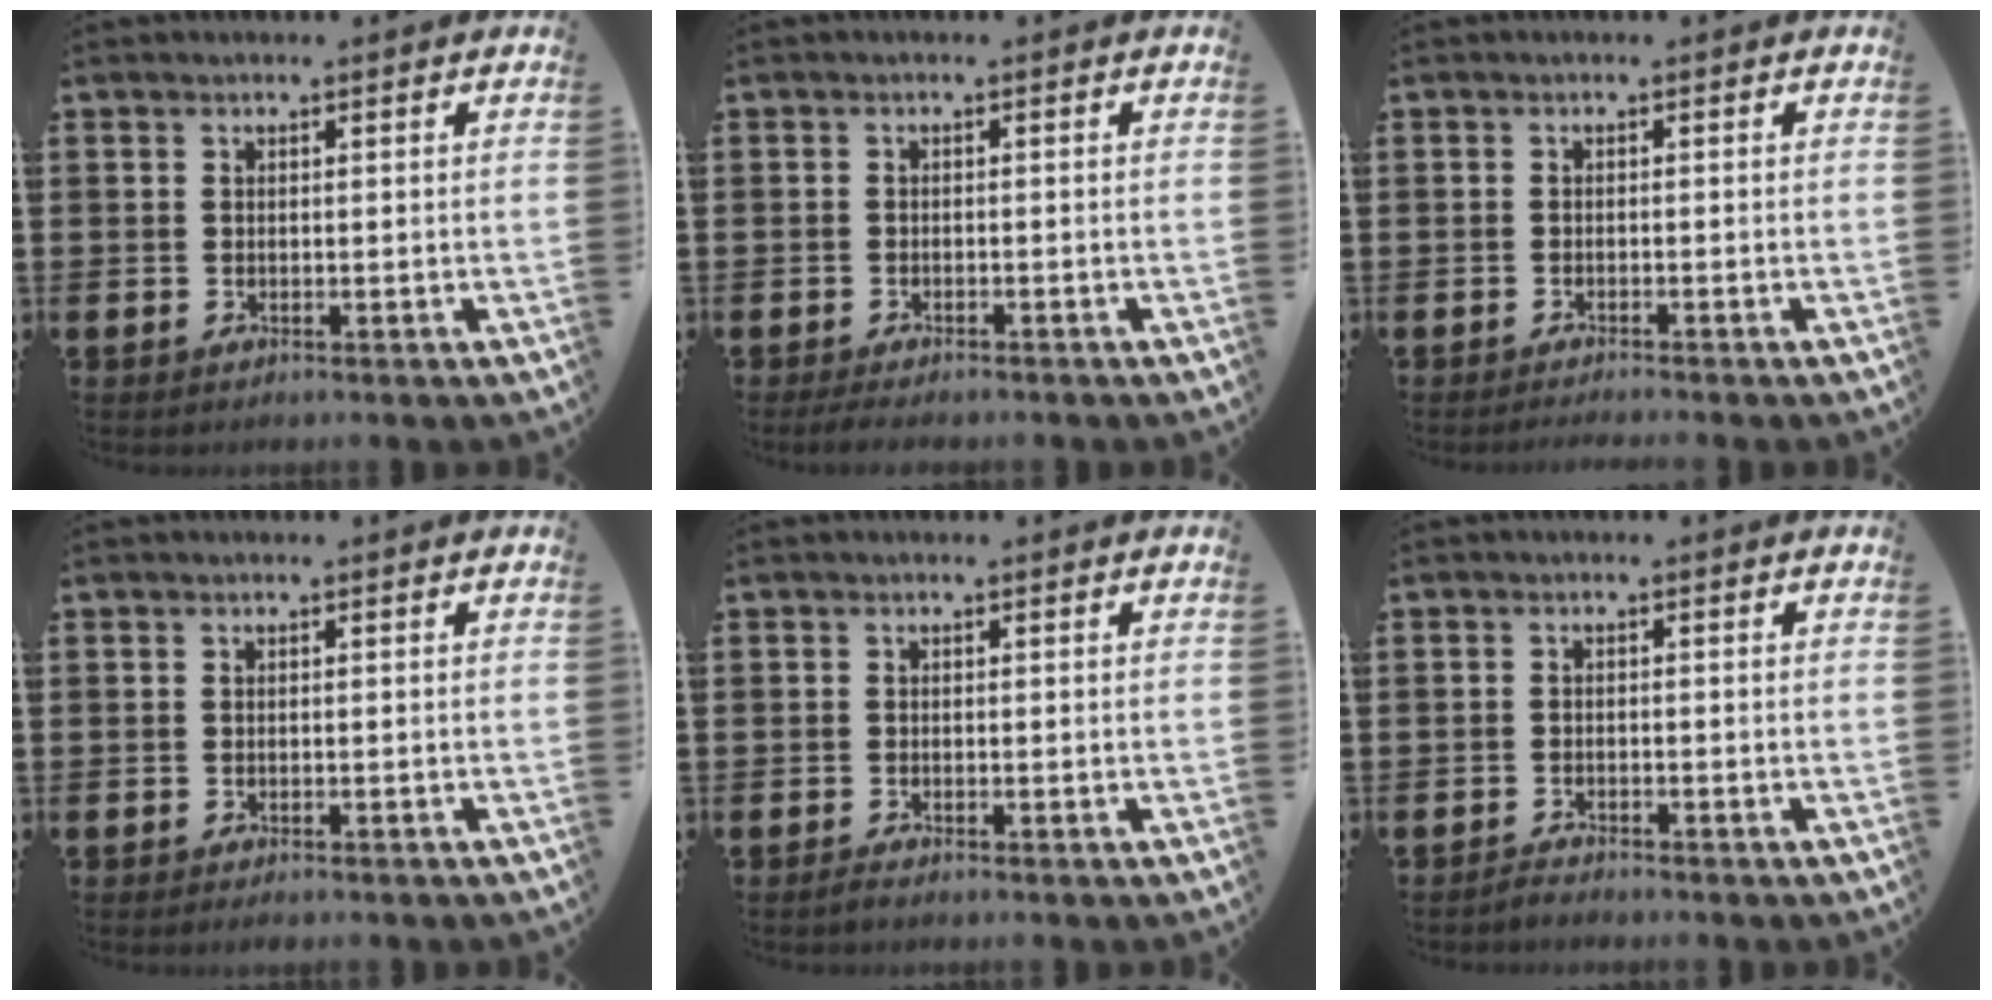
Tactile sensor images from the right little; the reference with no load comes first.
{"total": 1.2, "force": [-1.0, 0.2, 0.6], "torque": [-0.012, 0.000, -0.021]}
{"total": 0.8, "force": [-0.8, -0.2, 0.2], "torque": [-0.002, -0.002, -0.016]}
{"total": 0.6, "force": [-0.5, 0.0, 0.2], "torque": [-0.004, -0.004, -0.010]}
{"total": 0.7, "force": [-0.5, 0.1, 0.4], "torque": [-0.009, -0.003, -0.010]}
{"total": 1.2, "force": [-1.2, 0.0, 0.0], "torque": [-0.005, 0.001, -0.025]}